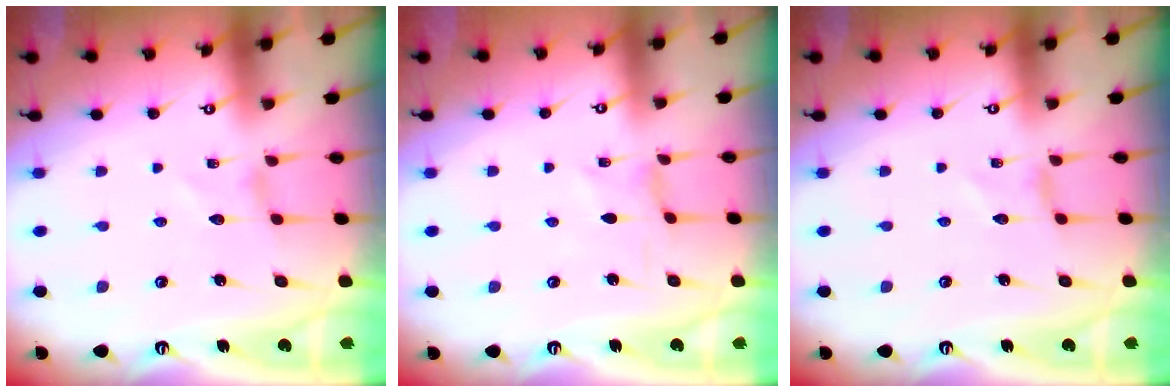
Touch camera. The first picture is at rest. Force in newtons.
{"total": 0.0}
{"total": 0.0}